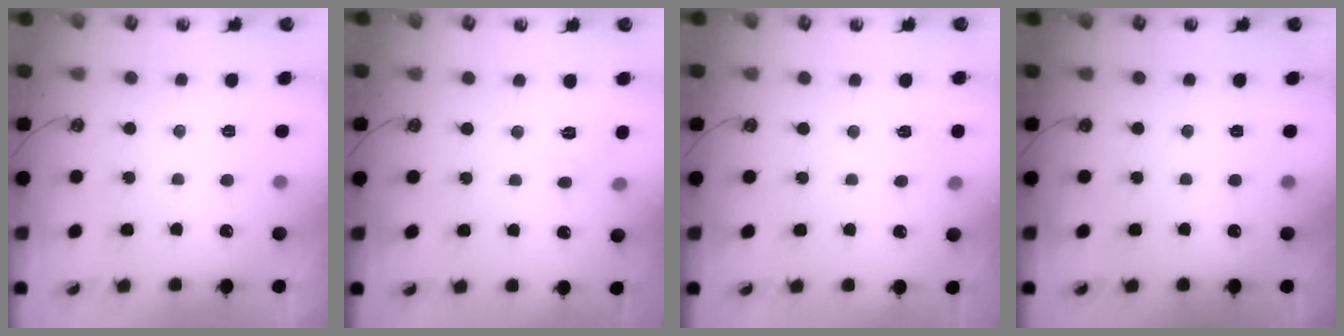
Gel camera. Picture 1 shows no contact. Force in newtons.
{"total": 6.4, "press": 6.4, "slide": 0.5}
{"total": 4.8, "press": 4.7, "slide": 0.7}
{"total": 0.0}